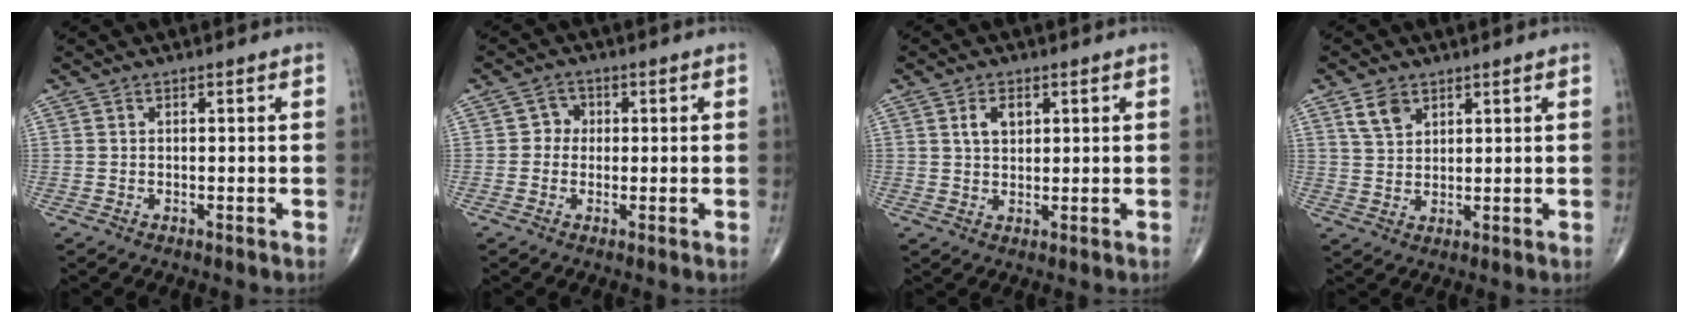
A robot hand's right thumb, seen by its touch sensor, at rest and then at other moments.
{"total": 2.8, "force": [0.1, 2.6, 1.0], "torque": [0.006, 0.009, -0.007]}
{"total": 3.8, "force": [1.4, 2.3, 2.6], "torque": [-0.039, -0.002, 0.027]}
{"total": 4.6, "force": [2.7, 2.9, 2.3], "torque": [-0.033, -0.013, 0.055]}